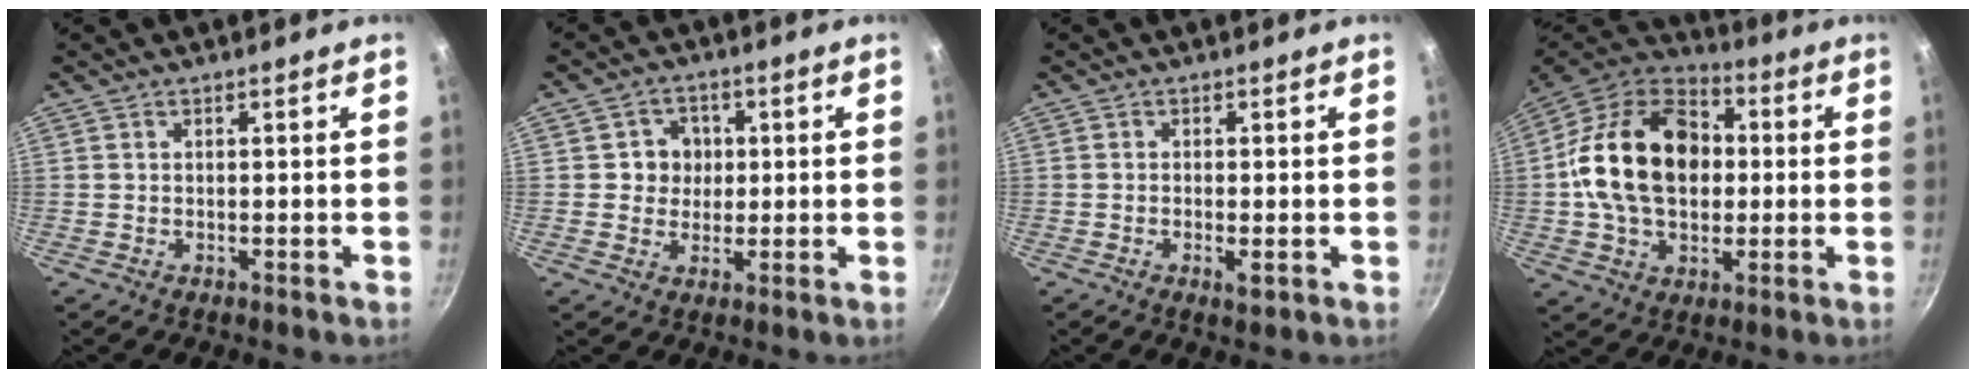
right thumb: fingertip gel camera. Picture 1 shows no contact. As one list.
[{"total": 4.8, "force": [0.6, 4.6, 1.3], "torque": [0.016, 0.002, 0.003]}, {"total": 1.6, "force": [-0.5, 0.5, 1.4], "torque": [-0.029, -0.004, -0.011]}, {"total": 22.0, "force": [1.4, 15.8, 15.2], "torque": [-0.236, 0.032, 0.012]}]